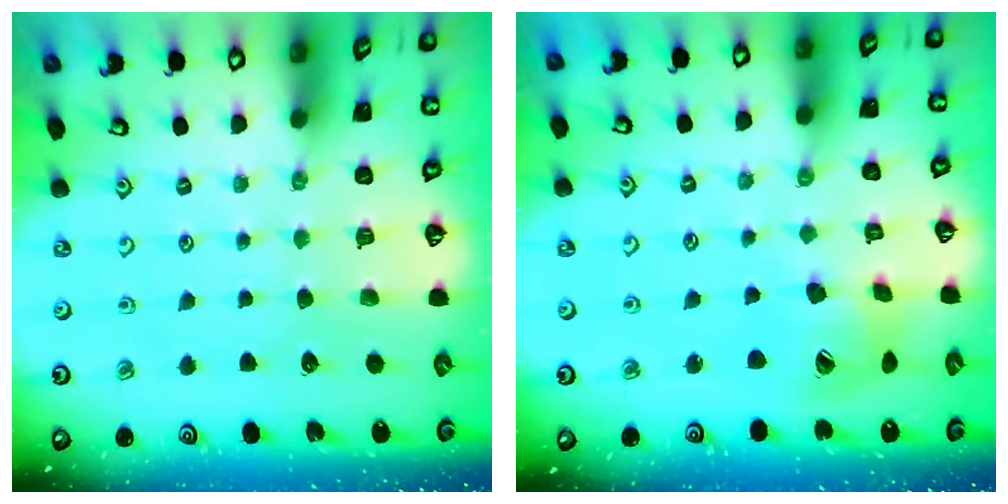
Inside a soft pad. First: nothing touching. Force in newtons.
{"total": 15.2, "press": 15.1, "slide": 2.0}